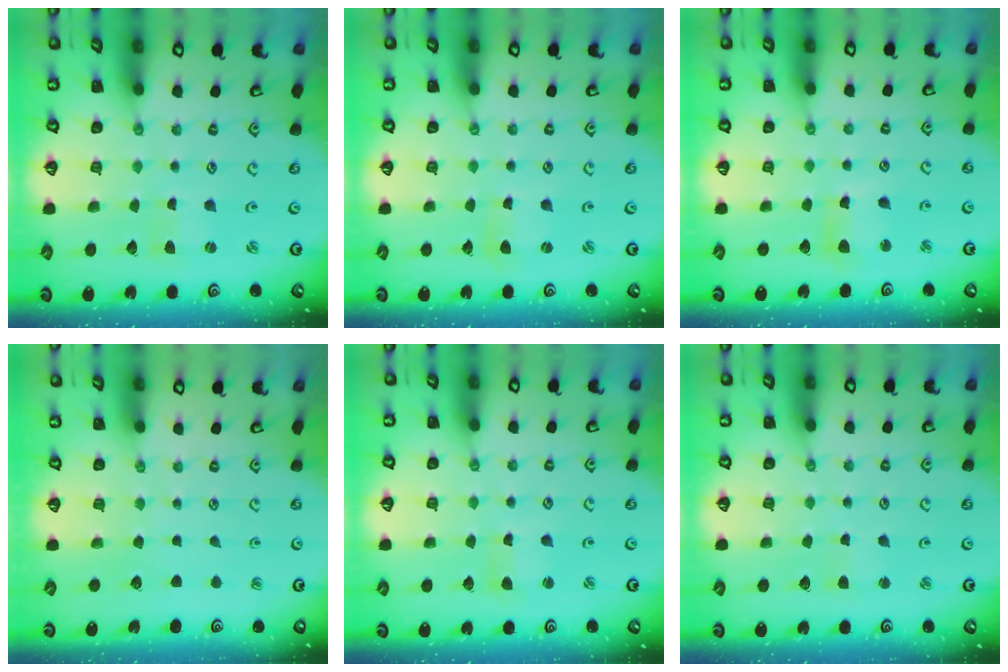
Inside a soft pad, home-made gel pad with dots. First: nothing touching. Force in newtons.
{"total": 2.6, "press": 2.6, "slide": 0.3}
{"total": 8.4, "press": 8.3, "slide": 1.3}
{"total": 0.0}
{"total": 2.7, "press": 2.7, "slide": 0.3}
{"total": 2.2, "press": 2.2, "slide": 0.2}